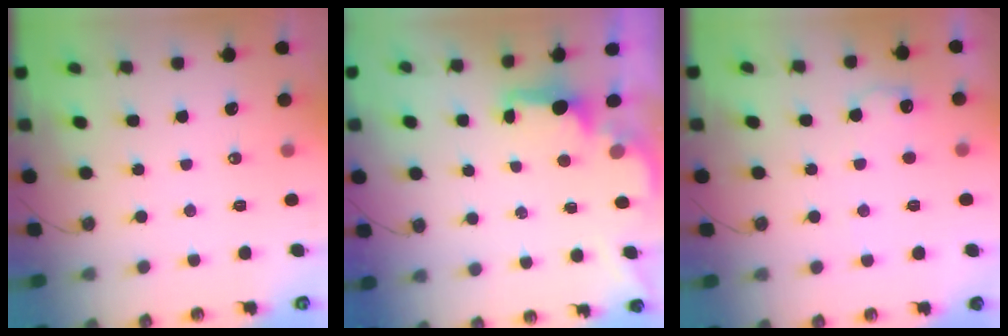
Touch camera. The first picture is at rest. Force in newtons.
{"total": 2.1, "press": 1.9, "slide": 0.8}
{"total": 7.4, "press": 7.4, "slide": 0.5}